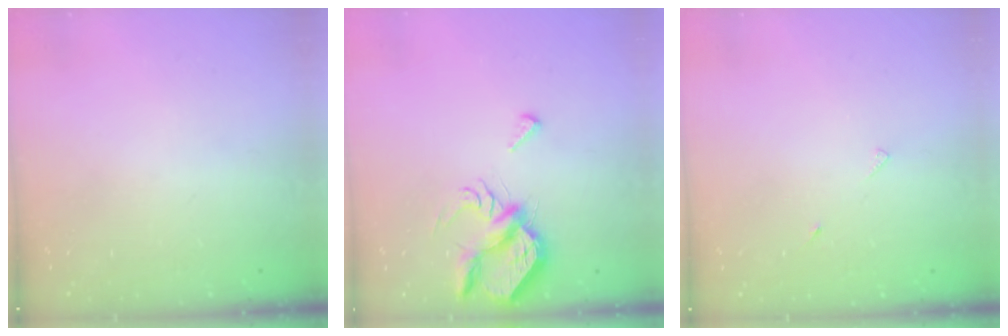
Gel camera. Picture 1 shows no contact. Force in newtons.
{"total": 7.1, "press": 7.0, "slide": 1.1}
{"total": 5.0, "press": 5.0, "slide": 0.5}